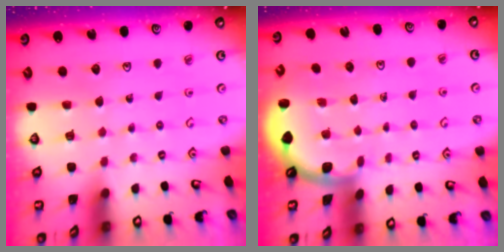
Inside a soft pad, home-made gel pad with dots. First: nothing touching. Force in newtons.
{"total": 1.7, "press": 1.7, "slide": 0.0}